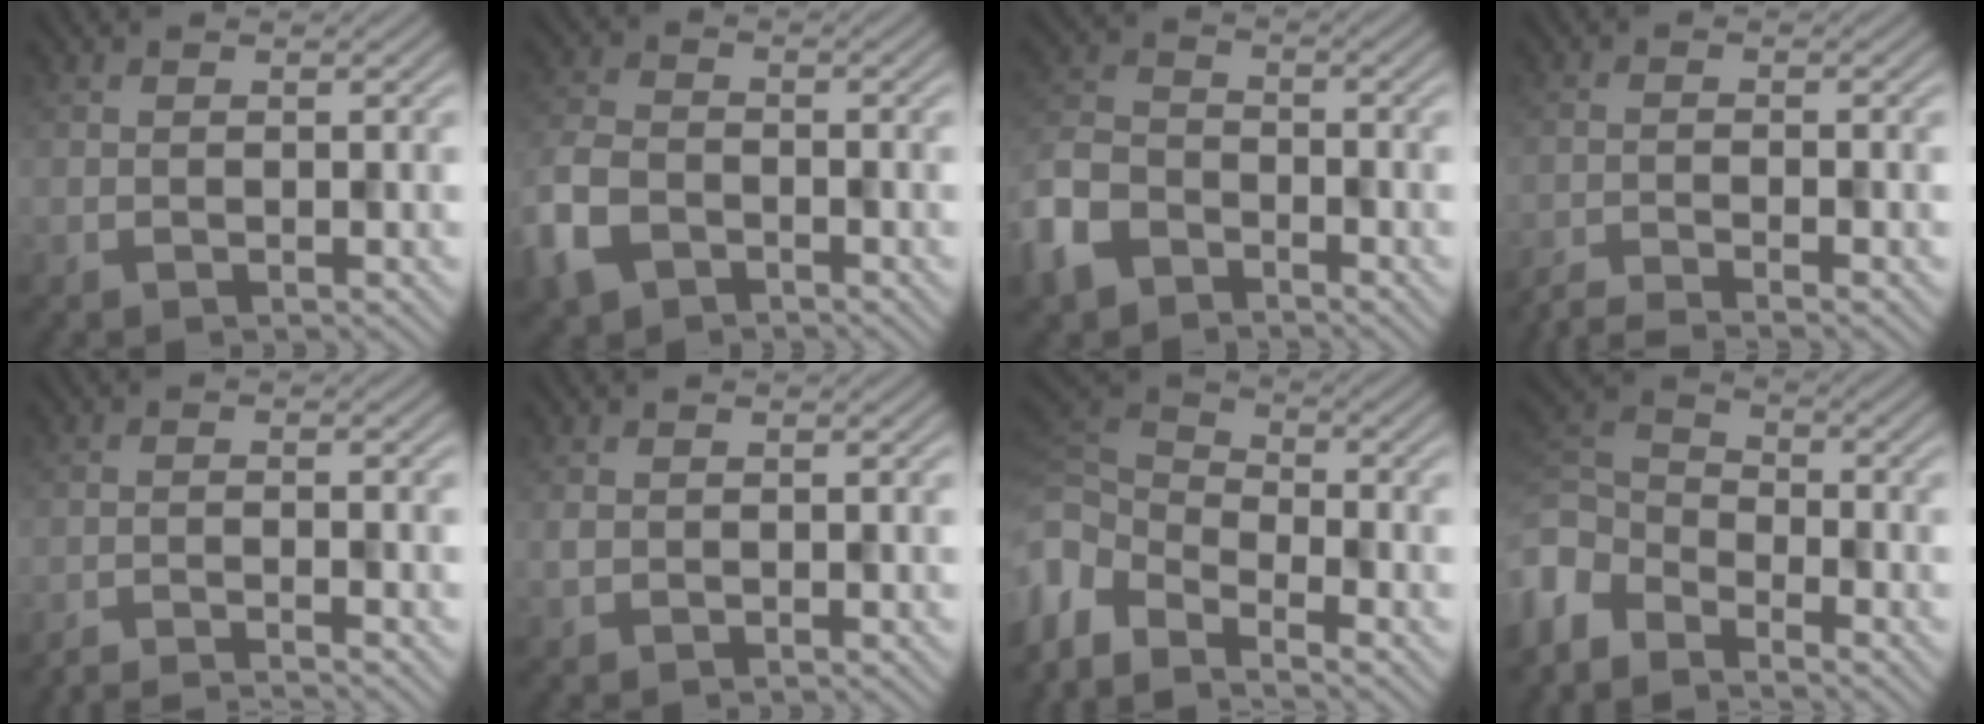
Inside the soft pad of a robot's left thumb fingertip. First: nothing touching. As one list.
[{"total": 6.6, "force": [-3.7, 4.1, 3.6], "torque": [-0.099, -0.006, -0.084]}, {"total": 8.2, "force": [-5.3, 4.9, 3.8], "torque": [-0.105, -0.010, -0.126]}, {"total": 3.8, "force": [-3.1, 0.3, 2.2], "torque": [-0.035, -0.002, -0.070]}, {"total": 3.5, "force": [-3.0, 0.1, 1.8], "torque": [-0.025, 0.002, -0.065]}, {"total": 0.9, "force": [0.0, 0.7, 0.5], "torque": [-0.014, -0.001, 0.001]}, {"total": 6.6, "force": [-3.9, 3.2, 4.2], "torque": [-0.106, -0.013, -0.092]}, {"total": 6.1, "force": [-4.6, 2.9, 2.8], "torque": [-0.073, -0.004, -0.113]}]